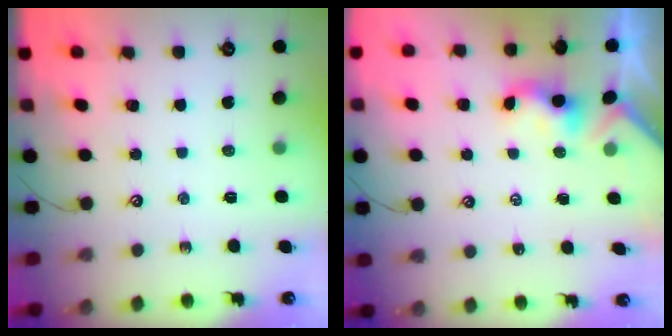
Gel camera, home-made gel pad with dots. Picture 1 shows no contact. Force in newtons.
{"total": 1.1, "press": 1.0, "slide": 0.4}